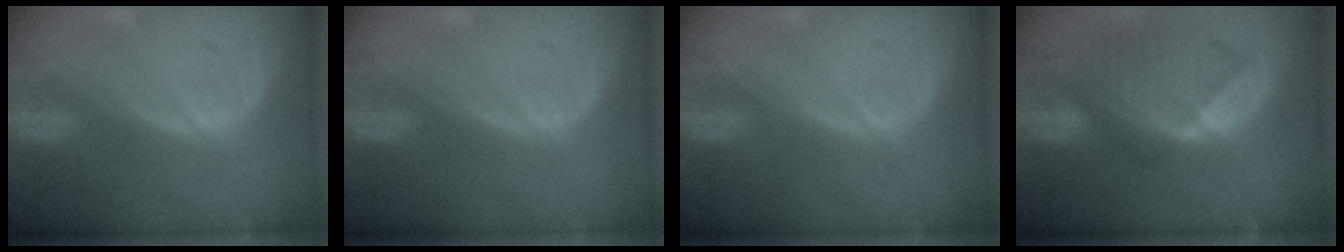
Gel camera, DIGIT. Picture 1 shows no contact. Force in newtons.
{"total": 0.0}
{"total": 0.0}
{"total": 9.2, "press": 8.2, "slide": 4.0}